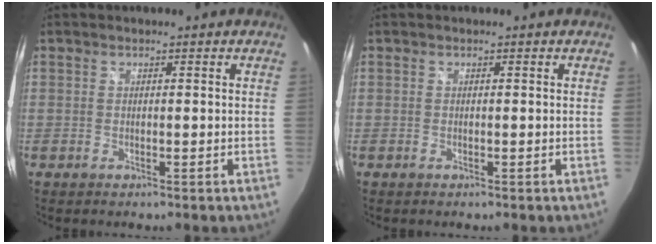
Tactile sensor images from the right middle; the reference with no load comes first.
{"total": 0.0}